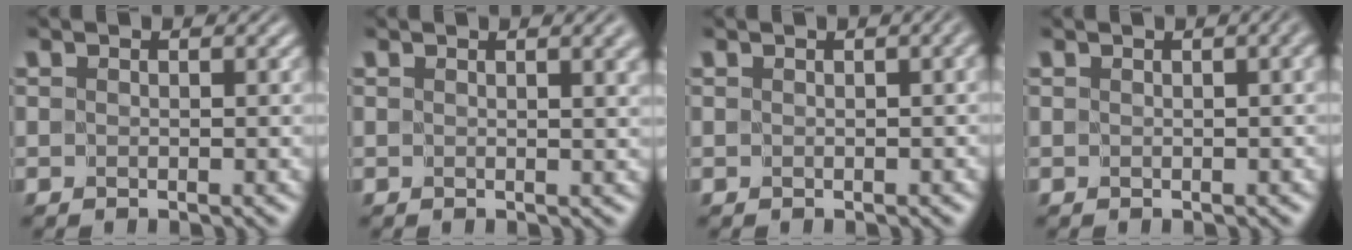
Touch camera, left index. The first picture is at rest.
{"total": 2.4, "force": [1.3, 0.6, 2.0], "torque": [-0.015, 0.000, 0.016]}
{"total": 1.1, "force": [0.2, 0.4, 1.0], "torque": [-0.007, 0.000, 0.008]}
{"total": 1.6, "force": [0.4, 0.5, 1.4], "torque": [-0.010, 0.003, 0.006]}